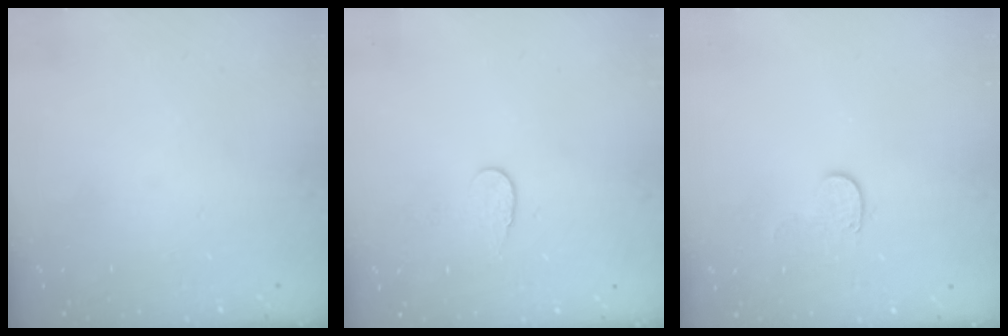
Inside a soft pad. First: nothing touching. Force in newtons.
{"total": 5.3, "press": 5.3, "slide": 0.5}
{"total": 5.5, "press": 5.5, "slide": 0.5}